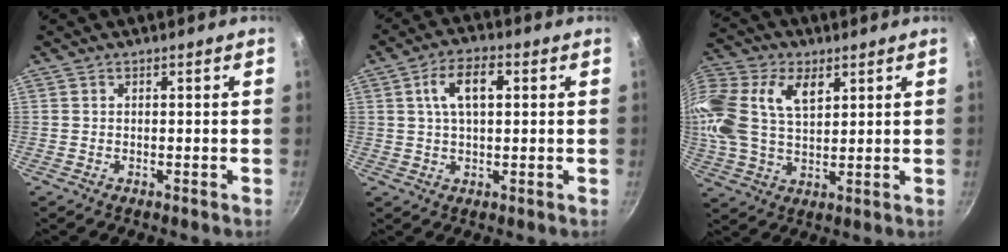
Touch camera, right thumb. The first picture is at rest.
{"total": 7.8, "force": [1.9, 3.9, 6.5], "torque": [-0.102, 0.013, 0.030]}
{"total": 21.0, "force": [7.0, 13.5, 14.5], "torque": [-0.333, 0.018, 0.125]}